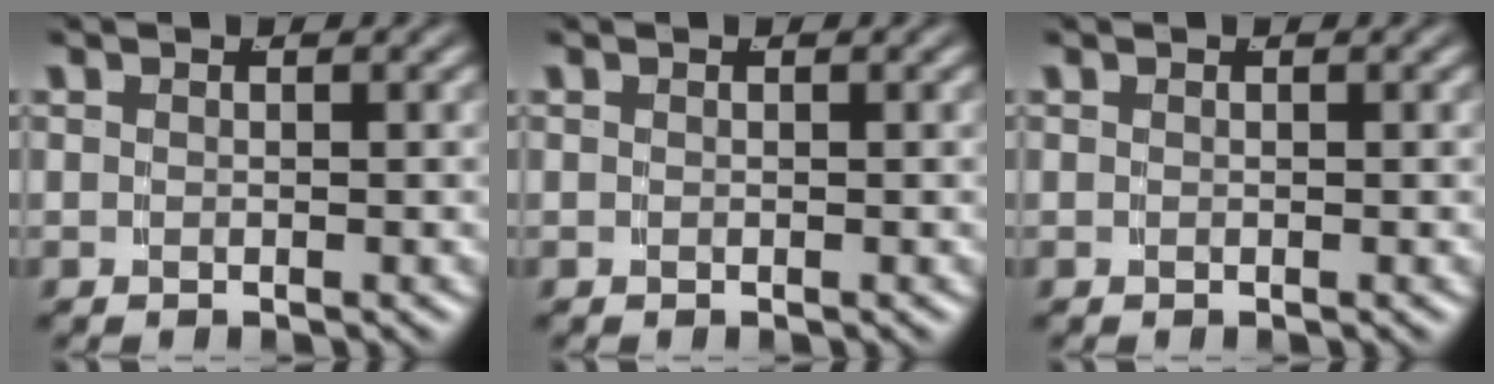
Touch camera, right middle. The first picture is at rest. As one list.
[{"total": 0.0}, {"total": 0.0}]